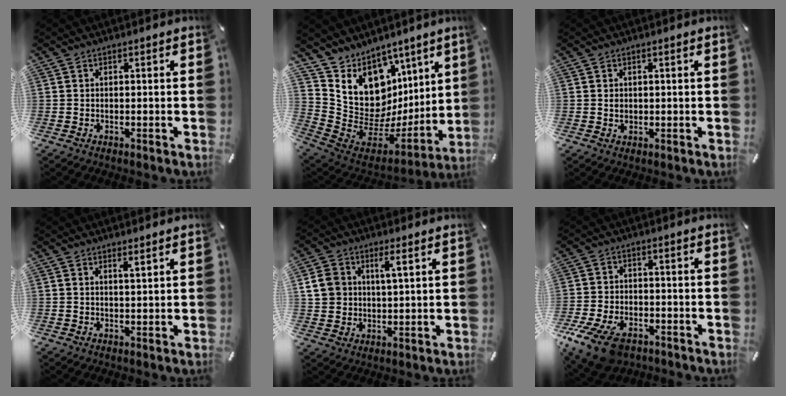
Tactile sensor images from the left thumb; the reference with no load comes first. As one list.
[{"total": 12.9, "force": [4.5, 11.3, 4.2], "torque": [-0.060, -0.088, 0.106]}, {"total": 1.3, "force": [0.1, 1.1, 0.6], "torque": [-0.013, 0.005, 0.000]}, {"total": 1.7, "force": [1.3, 0.2, 1.0], "torque": [-0.021, -0.001, 0.023]}, {"total": 6.8, "force": [2.6, 5.0, 3.8], "torque": [-0.081, 0.003, 0.046]}, {"total": 11.3, "force": [-6.7, 6.3, 6.5], "torque": [-0.138, 0.029, -0.123]}]